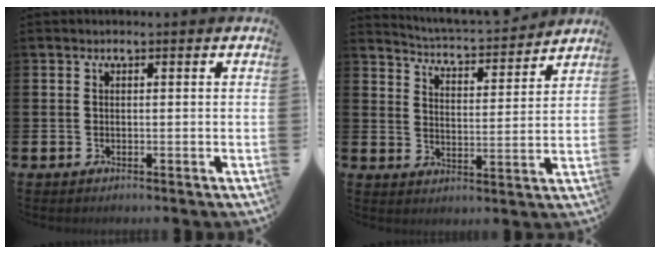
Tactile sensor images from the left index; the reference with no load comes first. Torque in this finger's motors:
{"motor_torque": [0.88, -1.17, 0.13, 0.02]}